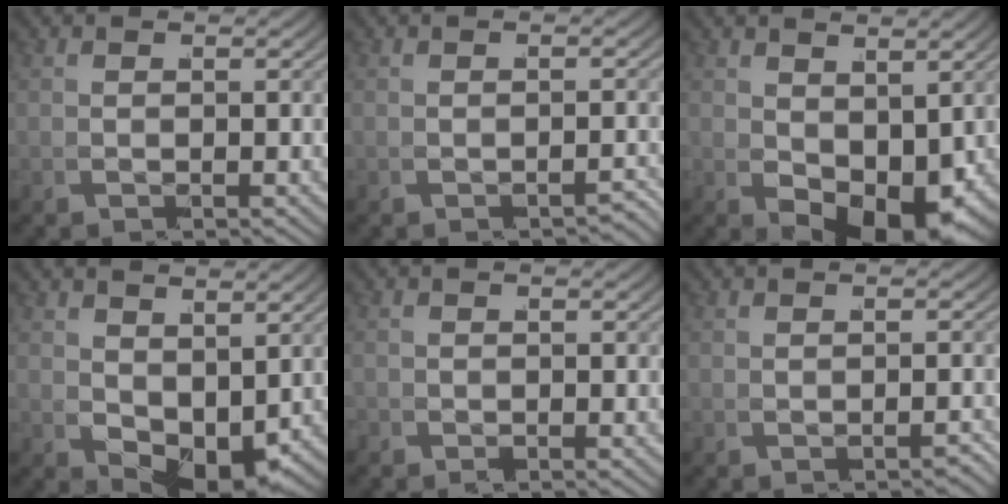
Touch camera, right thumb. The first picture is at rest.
{"total": 1.6, "force": [-1.5, -0.3, -0.4], "torque": [-0.010, -0.007, -0.020]}
{"total": 6.0, "force": [-0.9, 3.4, 4.9], "torque": [-0.093, -0.023, 0.000]}
{"total": 4.1, "force": [-0.1, 2.6, 3.2], "torque": [-0.066, -0.018, 0.008]}
{"total": 1.1, "force": [-0.5, 0.9, 0.1], "torque": [-0.012, -0.008, -0.007]}
{"total": 1.1, "force": [-1.0, -0.4, -0.1], "torque": [-0.011, -0.006, -0.013]}